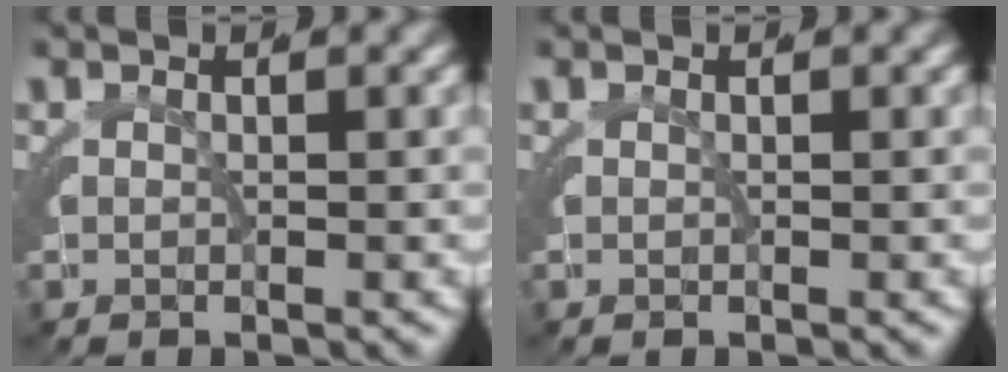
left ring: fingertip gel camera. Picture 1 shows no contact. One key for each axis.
{"total": 0.0}